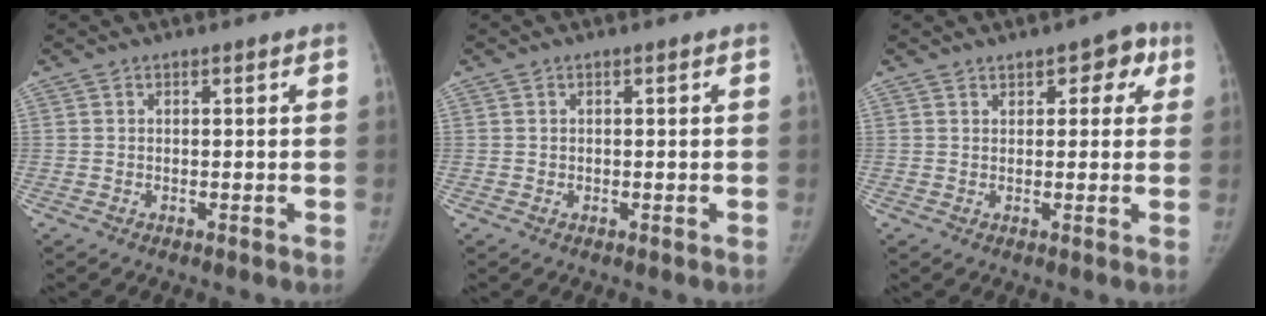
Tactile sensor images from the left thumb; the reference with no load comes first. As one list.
[{"total": 0.0}, {"total": 5.1, "force": [2.4, 2.9, 3.4], "torque": [-0.006, -0.002, 0.022]}]